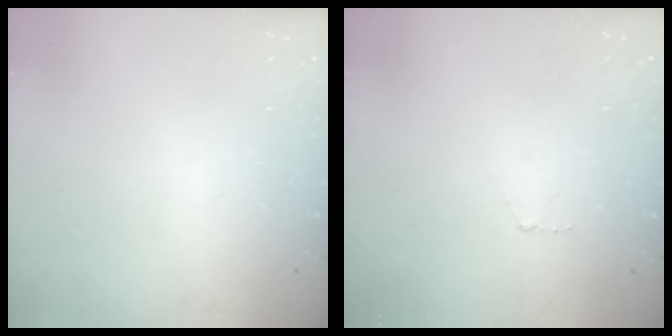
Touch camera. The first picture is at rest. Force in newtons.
{"total": 3.8, "press": 3.8, "slide": 0.4}